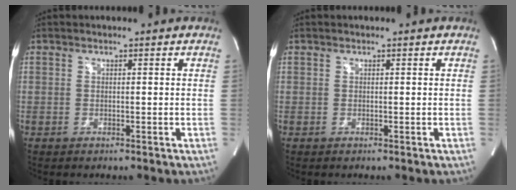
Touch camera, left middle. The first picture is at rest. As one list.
[{"total": 0.0}]